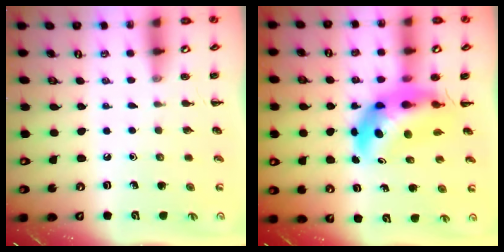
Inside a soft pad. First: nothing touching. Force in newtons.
{"total": 8.7, "press": 8.3, "slide": 2.3}